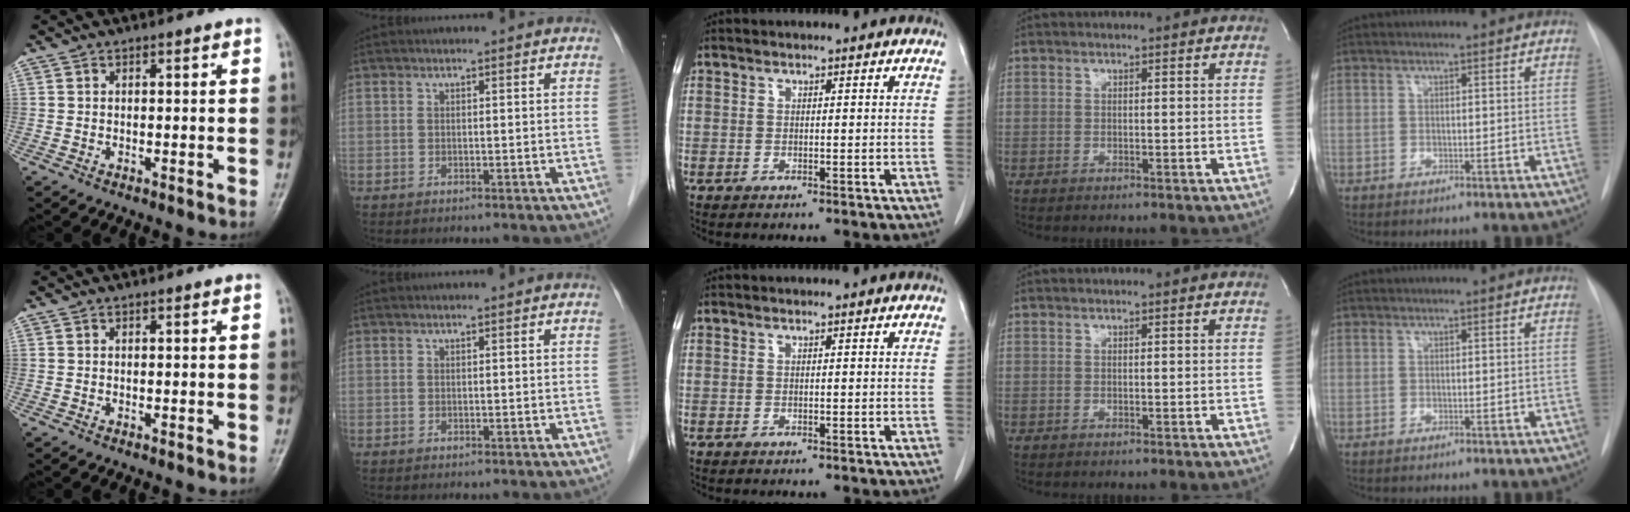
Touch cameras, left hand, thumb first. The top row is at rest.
{}